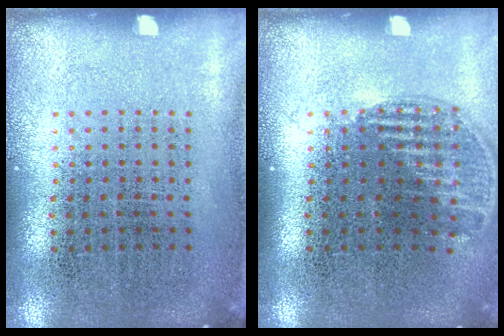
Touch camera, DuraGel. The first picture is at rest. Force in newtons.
{"total": 1.1, "press": 1.0, "slide": 0.5}